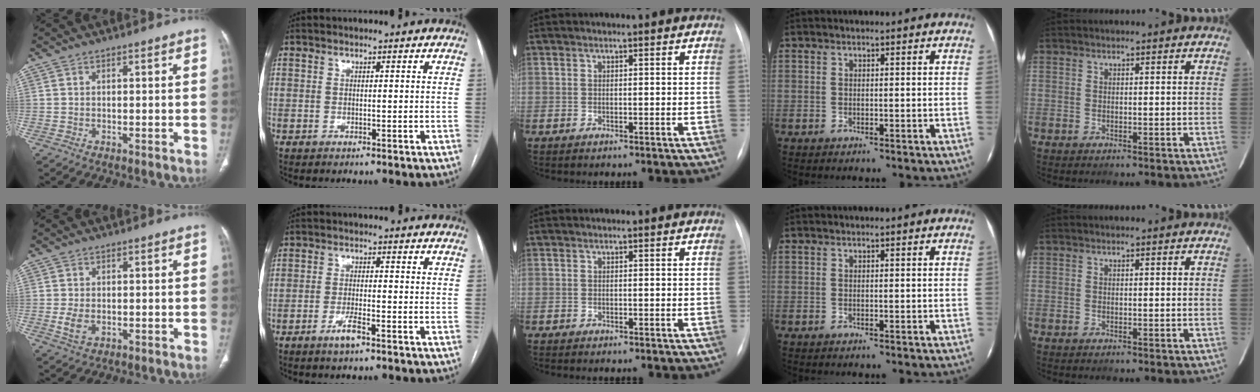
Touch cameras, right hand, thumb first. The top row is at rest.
{"thumb": {"total": 3.5, "force": [-0.6, 2.3, 2.6], "torque": [-0.056, -0.003, -0.007]}, "index": {"total": 3.2, "force": [-2.1, 0.2, 2.5], "torque": [-0.049, -0.003, -0.039]}, "middle": {"total": 1.1, "force": [-0.9, 0.2, 0.5], "torque": [-0.011, -0.003, -0.011]}}